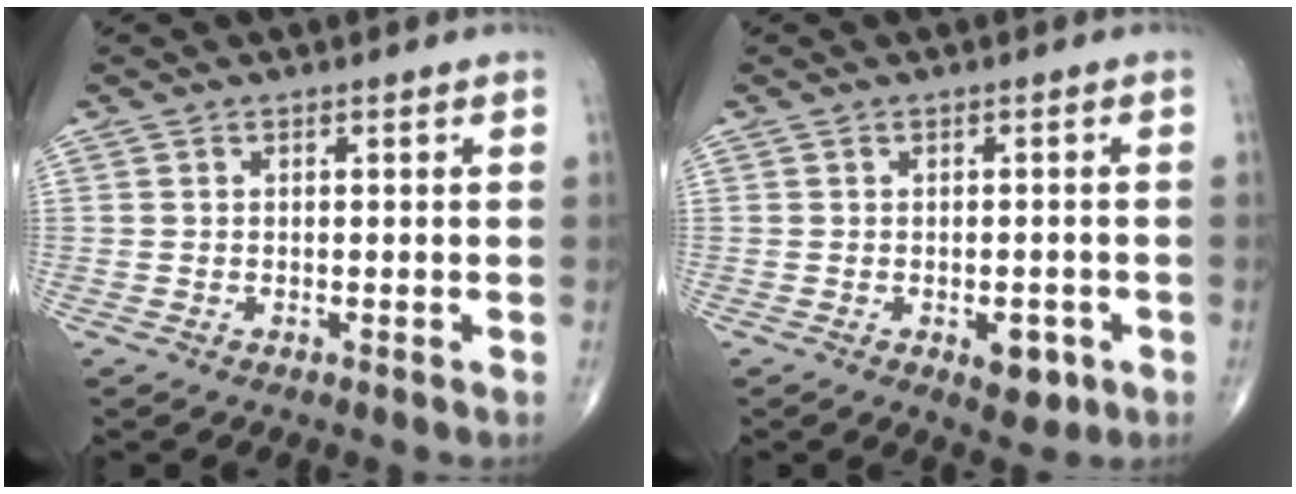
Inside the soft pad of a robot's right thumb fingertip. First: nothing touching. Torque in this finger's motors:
{"motor_torque": [1.46, 1.47, 0.52, -0.41, 0.09]}